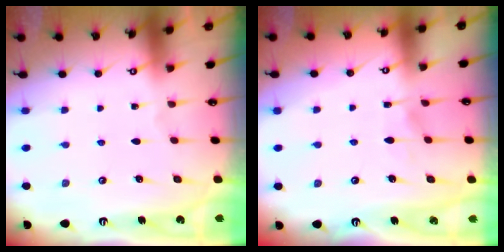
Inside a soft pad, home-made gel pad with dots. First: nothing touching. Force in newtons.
{"total": 4.0, "press": 3.9, "slide": 0.4}